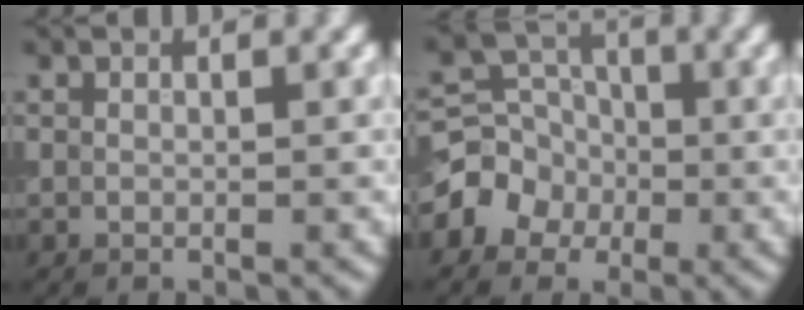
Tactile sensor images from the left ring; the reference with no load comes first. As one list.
[{"total": 3.9, "force": [-1.5, 3.4, 1.1], "torque": [-0.007, 0.009, -0.039]}]